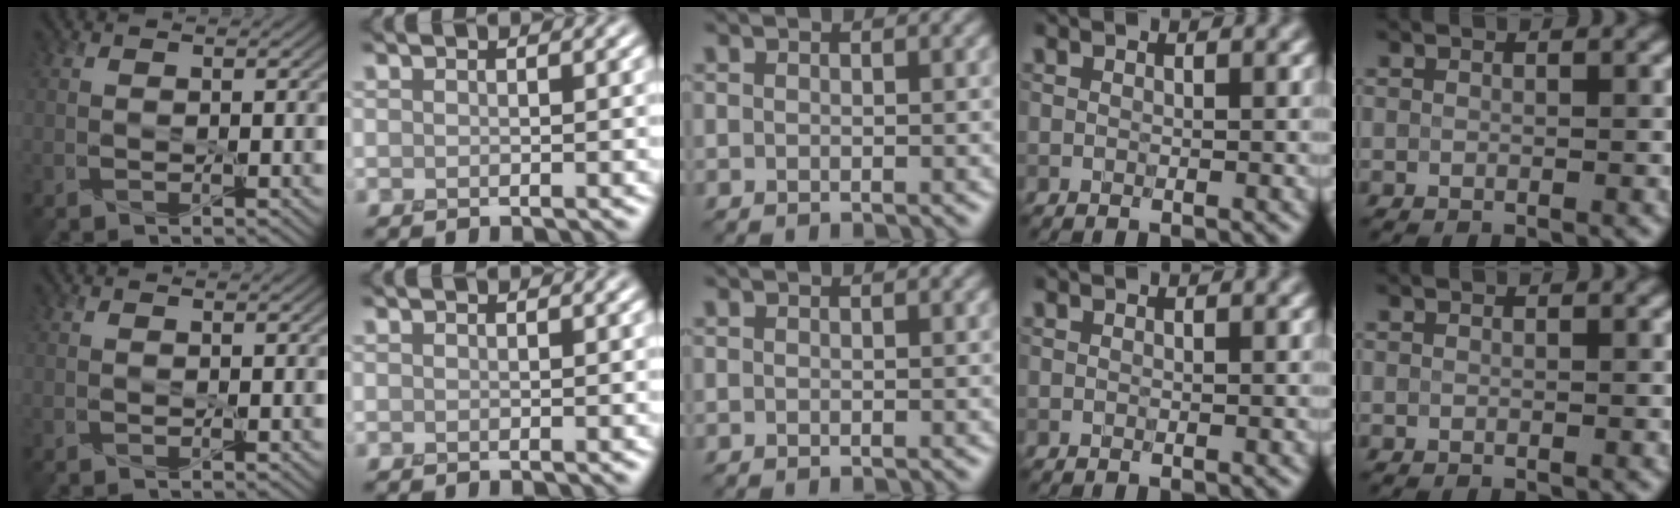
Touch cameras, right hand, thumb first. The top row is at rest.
{}